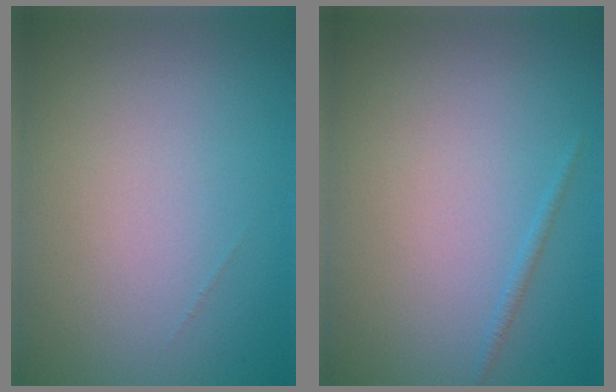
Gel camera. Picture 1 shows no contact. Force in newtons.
{"total": 0.7, "press": 0.6, "slide": 0.1}